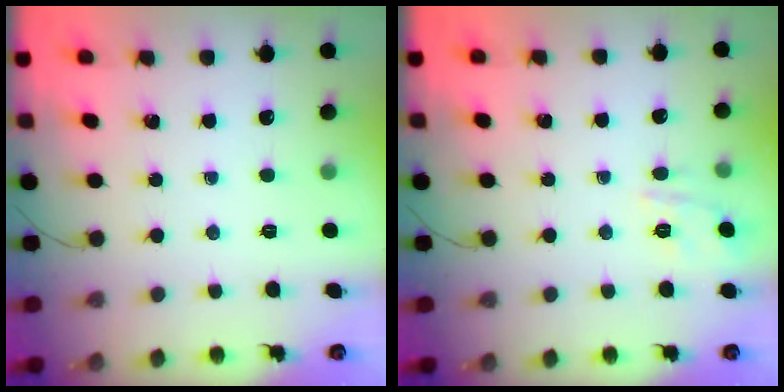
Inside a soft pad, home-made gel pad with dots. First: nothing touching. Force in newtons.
{"total": 2.1, "press": 1.6, "slide": 1.5}